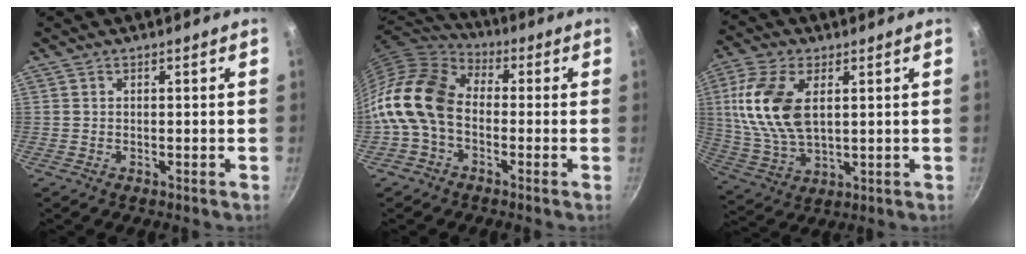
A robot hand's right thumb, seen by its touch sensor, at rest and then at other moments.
{"total": 14.8, "force": [-2.5, 10.2, 10.5], "torque": [-0.187, 0.043, -0.075]}
{"total": 14.4, "force": [3.2, 7.9, 11.6], "torque": [-0.232, -0.005, 0.066]}